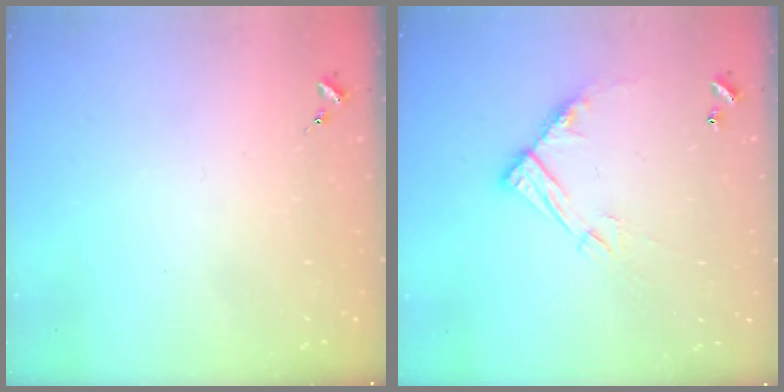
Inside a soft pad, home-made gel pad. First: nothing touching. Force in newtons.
{"total": 12.8, "press": 12.8, "slide": 0.7}